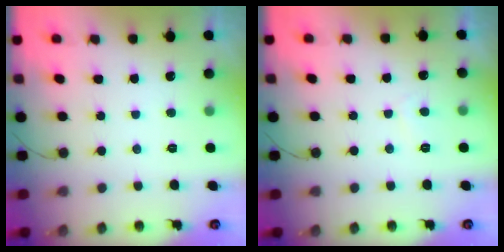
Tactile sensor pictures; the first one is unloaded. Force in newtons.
{"total": 0.8, "press": 0.7, "slide": 0.4}